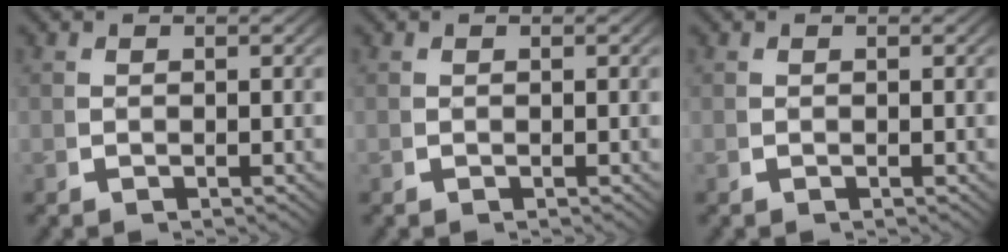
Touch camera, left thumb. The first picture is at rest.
{"total": 0.0}
{"total": 0.0}